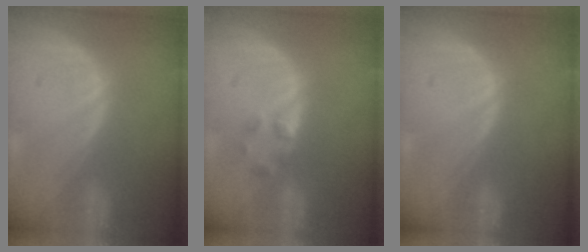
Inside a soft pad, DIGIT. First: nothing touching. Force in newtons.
{"total": 2.0, "press": 1.9, "slide": 0.8}
{"total": 0.0}